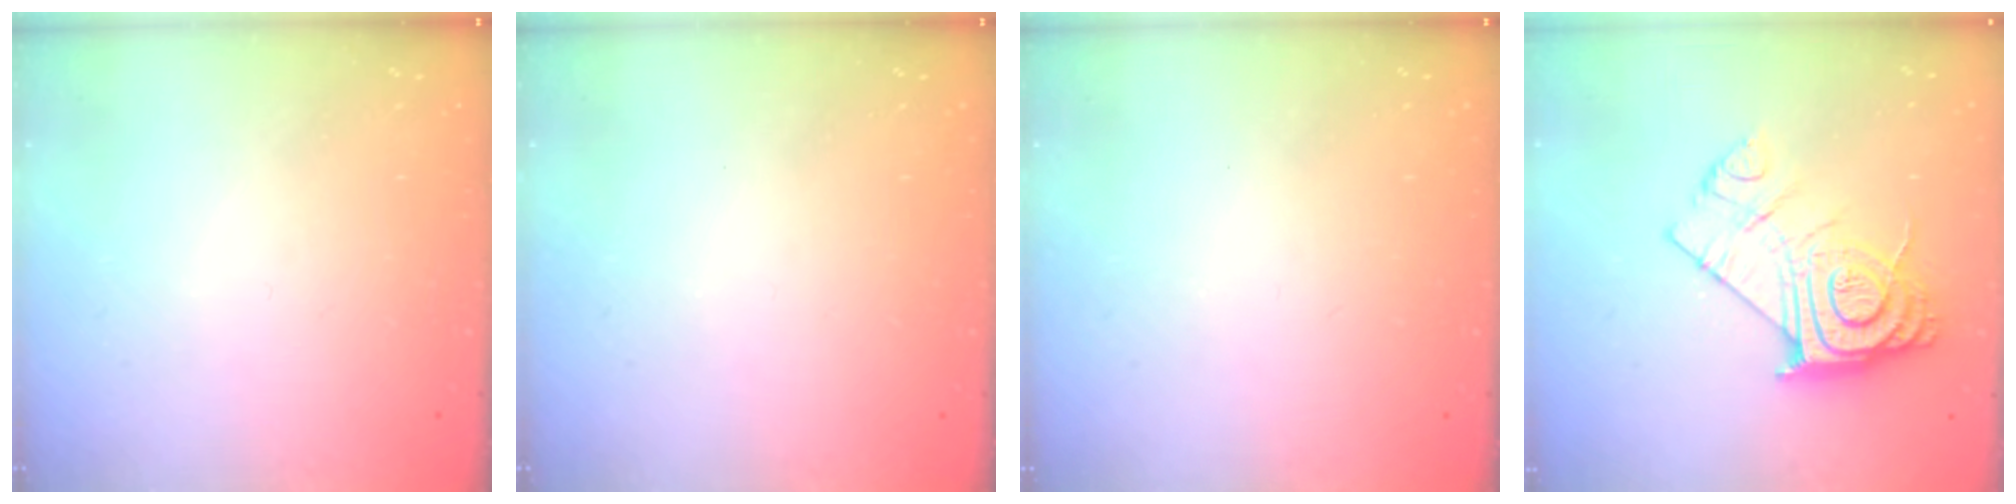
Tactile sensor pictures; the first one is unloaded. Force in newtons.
{"total": 0.0}
{"total": 2.1, "press": 2.0, "slide": 0.4}
{"total": 14.6, "press": 14.5, "slide": 0.9}